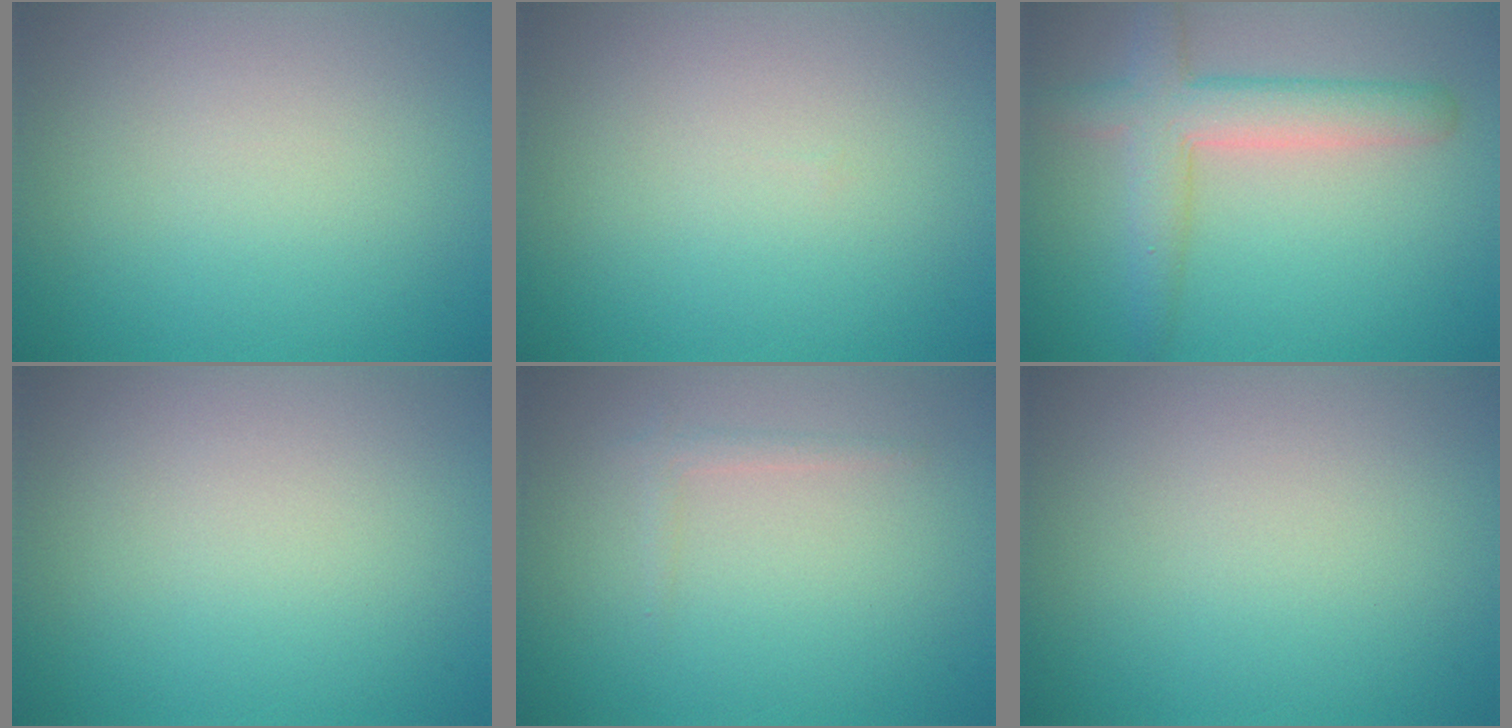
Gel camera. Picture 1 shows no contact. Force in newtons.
{"total": 0.0}
{"total": 4.7, "press": 4.7, "slide": 0.2}
{"total": 0.0}
{"total": 0.9, "press": 0.9, "slide": 0.0}
{"total": 0.0}